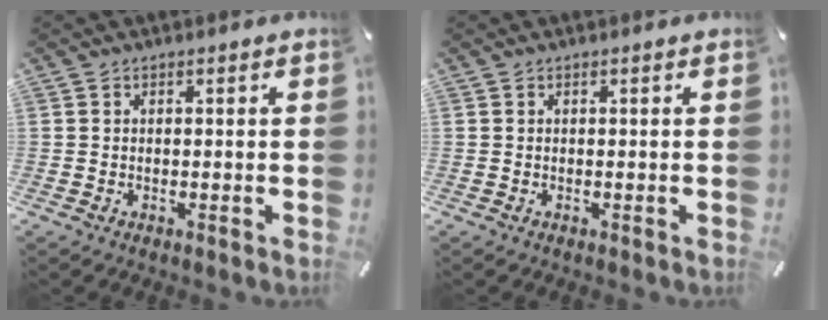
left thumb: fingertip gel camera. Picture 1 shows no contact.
{"total": 0.0}